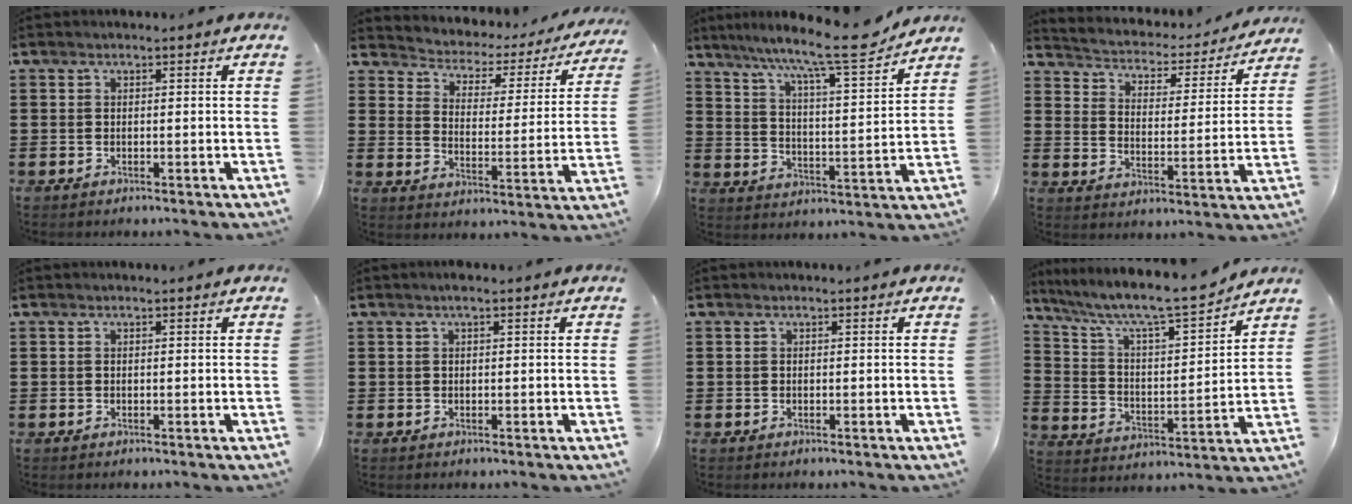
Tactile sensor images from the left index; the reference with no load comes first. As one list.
[{"total": 2.3, "force": [2.0, 1.0, 0.2], "torque": [-0.024, -0.026, 0.022]}, {"total": 10.9, "force": [9.4, 0.0, 5.5], "torque": [-0.116, -0.063, 0.149]}, {"total": 2.4, "force": [2.3, 0.7, 0.2], "torque": [-0.024, -0.030, 0.028]}, {"total": 0.0}, {"total": 0.8, "force": [0.4, 0.1, 0.7], "torque": [-0.014, 0.000, 0.007]}, {"total": 0.0}, {"total": 7.6, "force": [6.5, 0.7, 3.9], "torque": [-0.104, -0.045, 0.104]}]